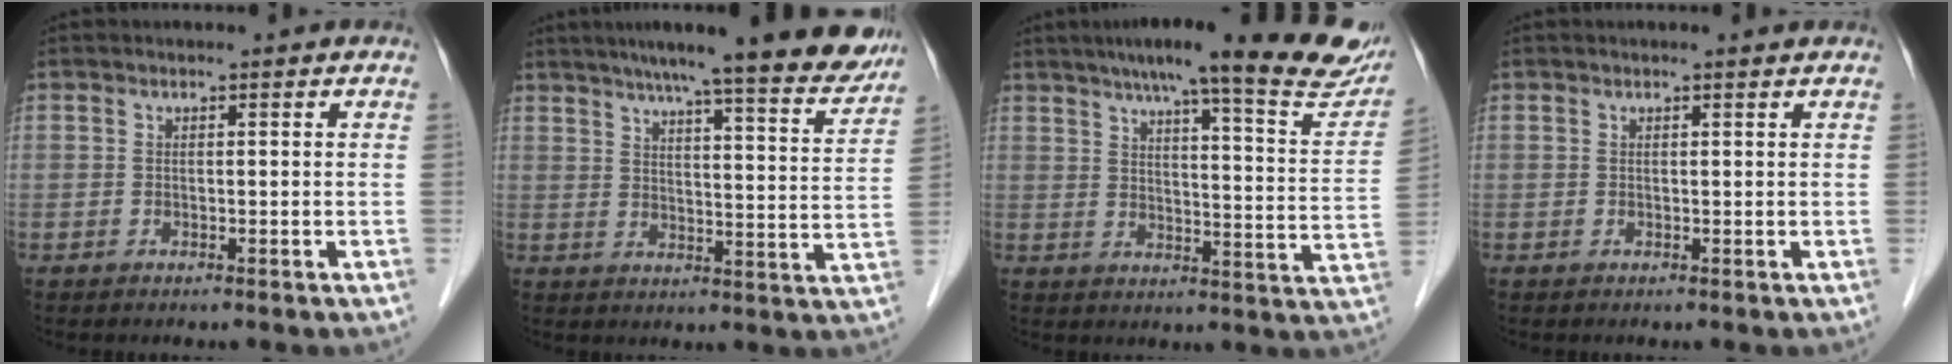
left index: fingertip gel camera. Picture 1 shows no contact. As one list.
[{"total": 19.1, "force": [16.6, 1.4, 9.2], "torque": [-0.122, -0.018, 0.207]}, {"total": 23.9, "force": [19.9, 1.7, 13.1], "torque": [-0.179, -0.030, 0.241]}, {"total": 0.7, "force": [0.6, -0.1, 0.4], "torque": [-0.013, 0.002, 0.013]}]